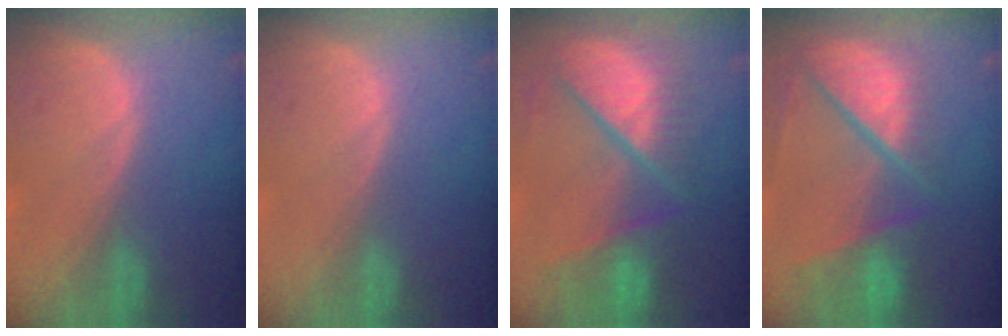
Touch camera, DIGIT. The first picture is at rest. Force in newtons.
{"total": 0.0}
{"total": 10.4, "press": 10.3, "slide": 1.3}
{"total": 11.0, "press": 9.2, "slide": 6.1}